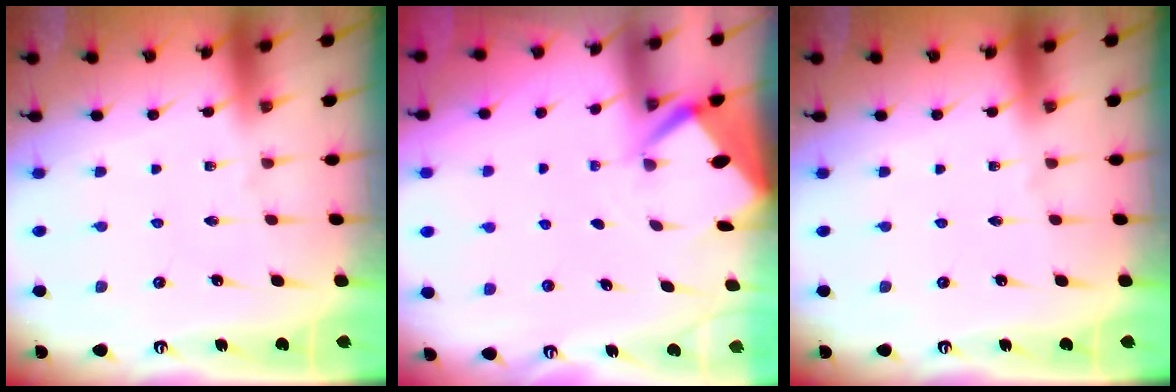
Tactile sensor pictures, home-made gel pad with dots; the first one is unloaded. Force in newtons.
{"total": 2.9, "press": 2.9, "slide": 0.3}
{"total": 0.0}